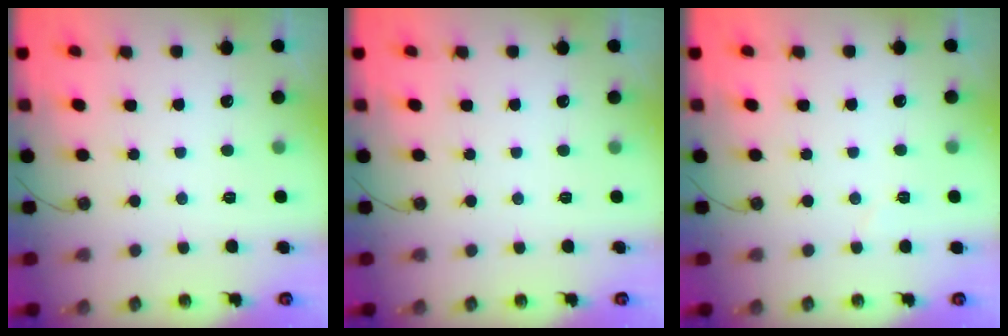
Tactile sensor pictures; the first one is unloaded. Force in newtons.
{"total": 0.0}
{"total": 2.9, "press": 2.7, "slide": 1.2}